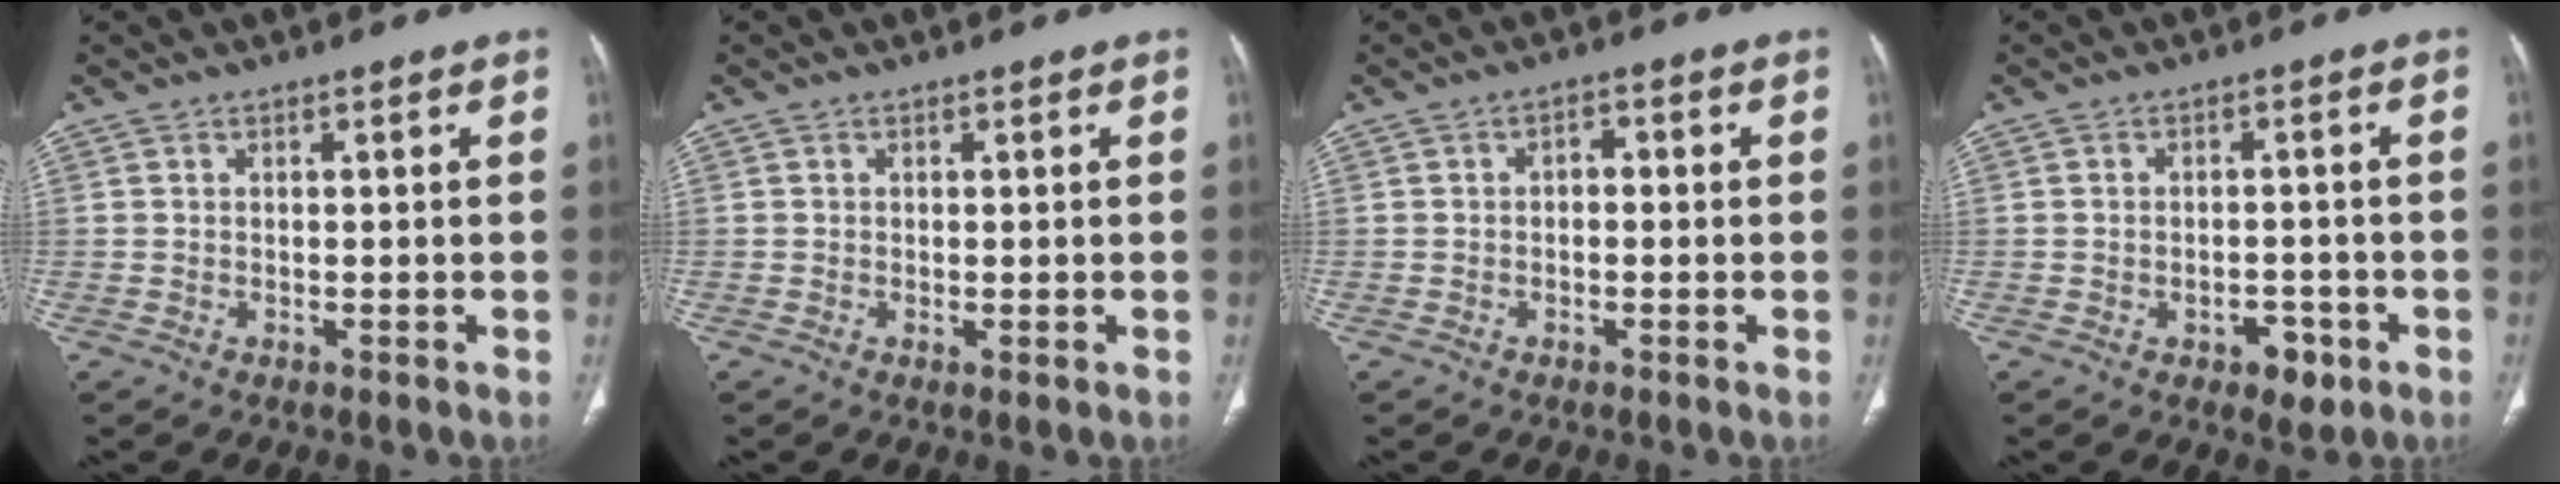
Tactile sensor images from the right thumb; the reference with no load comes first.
{"total": 0.5, "force": [0.0, 0.2, 0.5], "torque": [-0.014, -0.004, 0.000]}
{"total": 1.9, "force": [-0.1, 1.3, 1.4], "torque": [-0.007, 0.010, -0.009]}
{"total": 4.9, "force": [-2.3, 2.9, 3.1], "torque": [-0.027, 0.015, -0.024]}